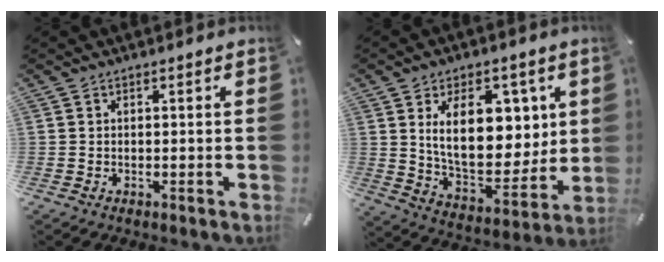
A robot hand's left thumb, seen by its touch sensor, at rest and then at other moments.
{"total": 17.2, "force": [6.2, 10.6, 12.1], "torque": [-0.183, -0.029, 0.110]}